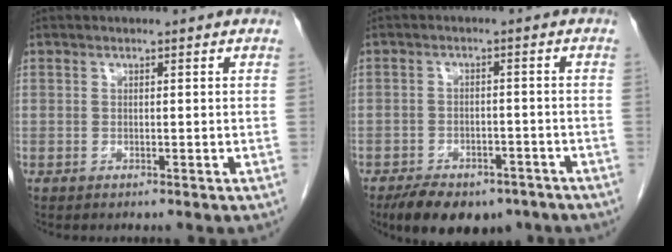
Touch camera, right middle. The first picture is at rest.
{"total": 11.5, "force": [-8.4, 5.7, 5.4], "torque": [-0.083, 0.001, -0.121]}